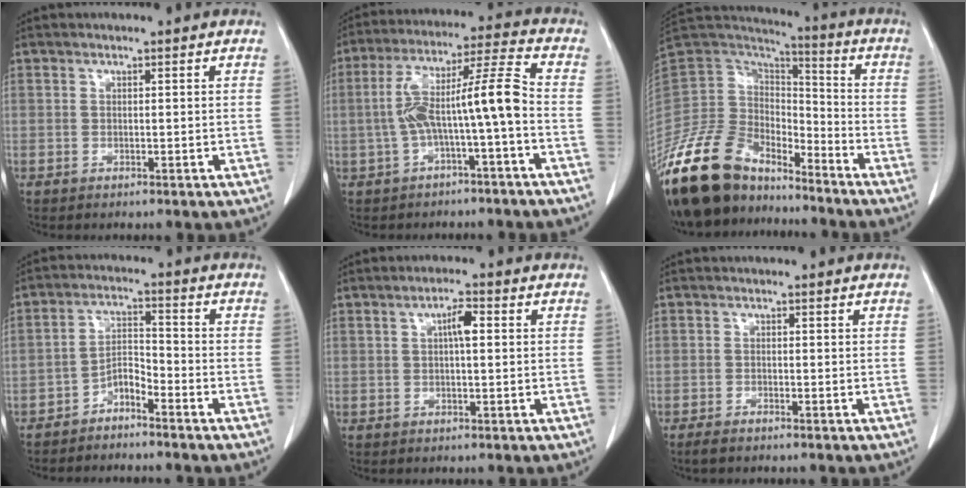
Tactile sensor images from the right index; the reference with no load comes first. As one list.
[{"total": 10.8, "force": [-2.0, 0.2, 10.6], "torque": [-0.190, 0.040, -0.035]}, {"total": 19.7, "force": [-16.1, 8.3, 7.6], "torque": [-0.167, 0.033, -0.300]}, {"total": 4.0, "force": [-3.2, 1.1, 2.0], "torque": [-0.034, 0.007, -0.061]}, {"total": 3.1, "force": [0.6, 0.7, 2.9], "torque": [-0.051, 0.007, 0.008]}, {"total": 1.9, "force": [-1.6, 0.3, 1.0], "torque": [-0.018, -0.003, -0.026]}]